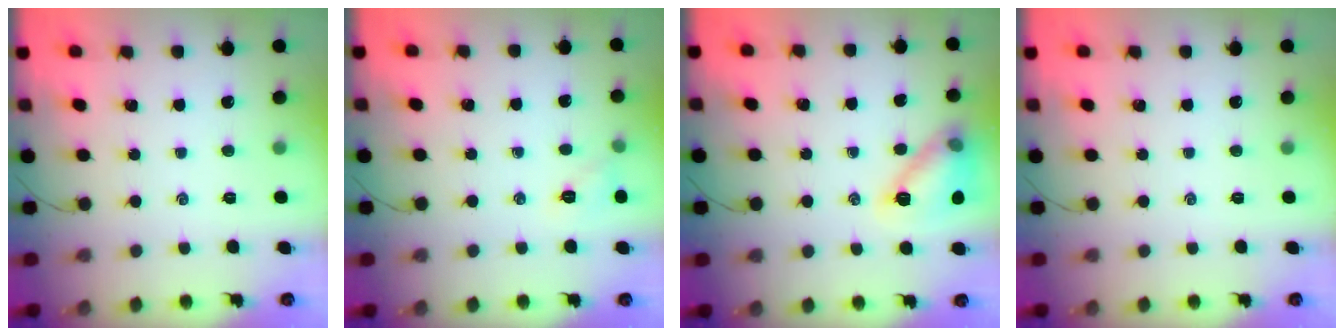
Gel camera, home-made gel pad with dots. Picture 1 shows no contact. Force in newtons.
{"total": 6.5, "press": 6.3, "slide": 1.4}
{"total": 12.5, "press": 12.5, "slide": 0.5}
{"total": 0.0}